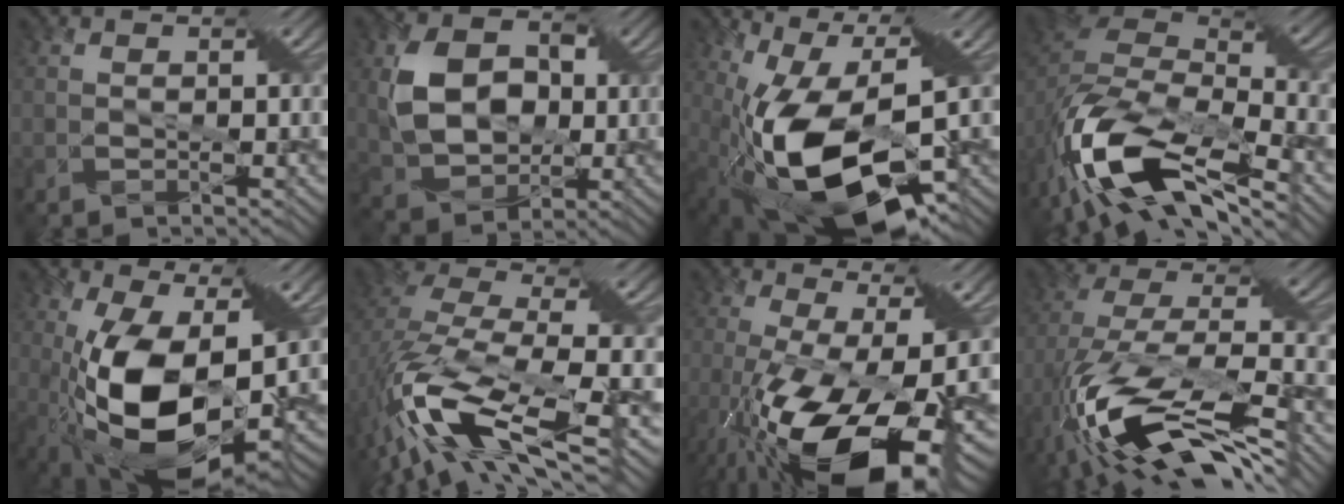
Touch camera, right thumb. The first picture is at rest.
{"total": 9.3, "force": [1.0, 6.6, 6.4], "torque": [-0.154, 0.002, 0.022]}
{"total": 17.2, "force": [-3.1, 8.1, 14.9], "torque": [-0.276, -0.039, -0.028]}
{"total": 15.6, "force": [-8.1, 6.7, 11.5], "torque": [-0.285, -0.023, -0.142]}
{"total": 15.8, "force": [-2.0, 7.2, 13.9], "torque": [-0.280, -0.027, -0.030]}
{"total": 14.7, "force": [-5.3, 6.0, 12.4], "torque": [-0.318, -0.020, -0.085]}
{"total": 18.0, "force": [-6.8, 6.8, 15.2], "torque": [-0.319, -0.047, -0.100]}
{"total": 17.5, "force": [-7.8, 6.7, 14.2], "torque": [-0.319, -0.003, -0.139]}